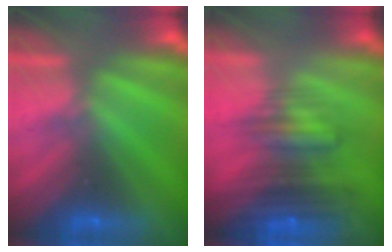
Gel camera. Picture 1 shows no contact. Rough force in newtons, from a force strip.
{"total": 7.5}